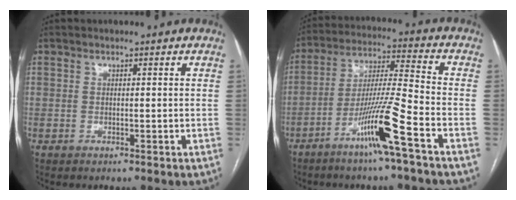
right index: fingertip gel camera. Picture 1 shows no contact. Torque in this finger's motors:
{"motor_torque": [1.50, -0.64, 0.52, 0.17]}